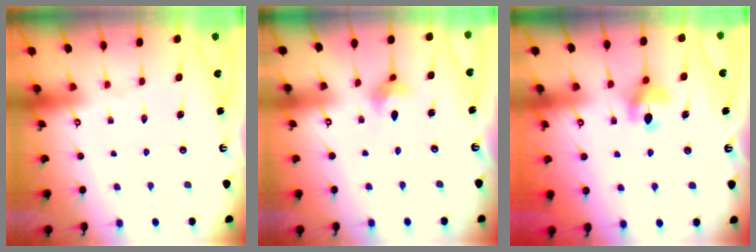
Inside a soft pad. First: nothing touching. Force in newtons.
{"total": 2.9, "press": 2.9, "slide": 0.3}
{"total": 7.4, "press": 7.3, "slide": 0.6}